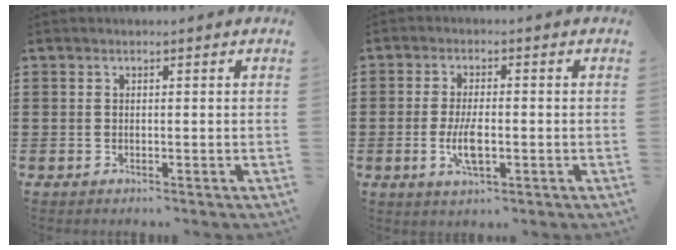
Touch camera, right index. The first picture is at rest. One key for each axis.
{"total": 5.2, "fx": -1.1, "fy": 1.9, "fz": 4.7, "tx": -0.101, "ty": -0.004, "tz": -0.023}